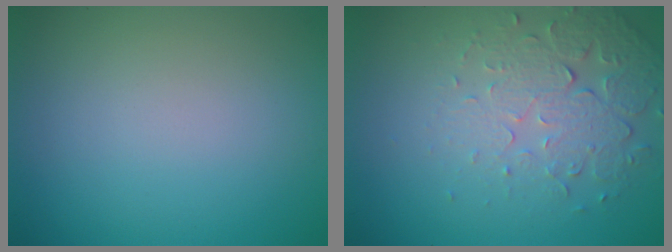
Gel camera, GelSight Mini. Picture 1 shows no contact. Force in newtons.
{"total": 5.1, "press": 3.5, "slide": 3.7}